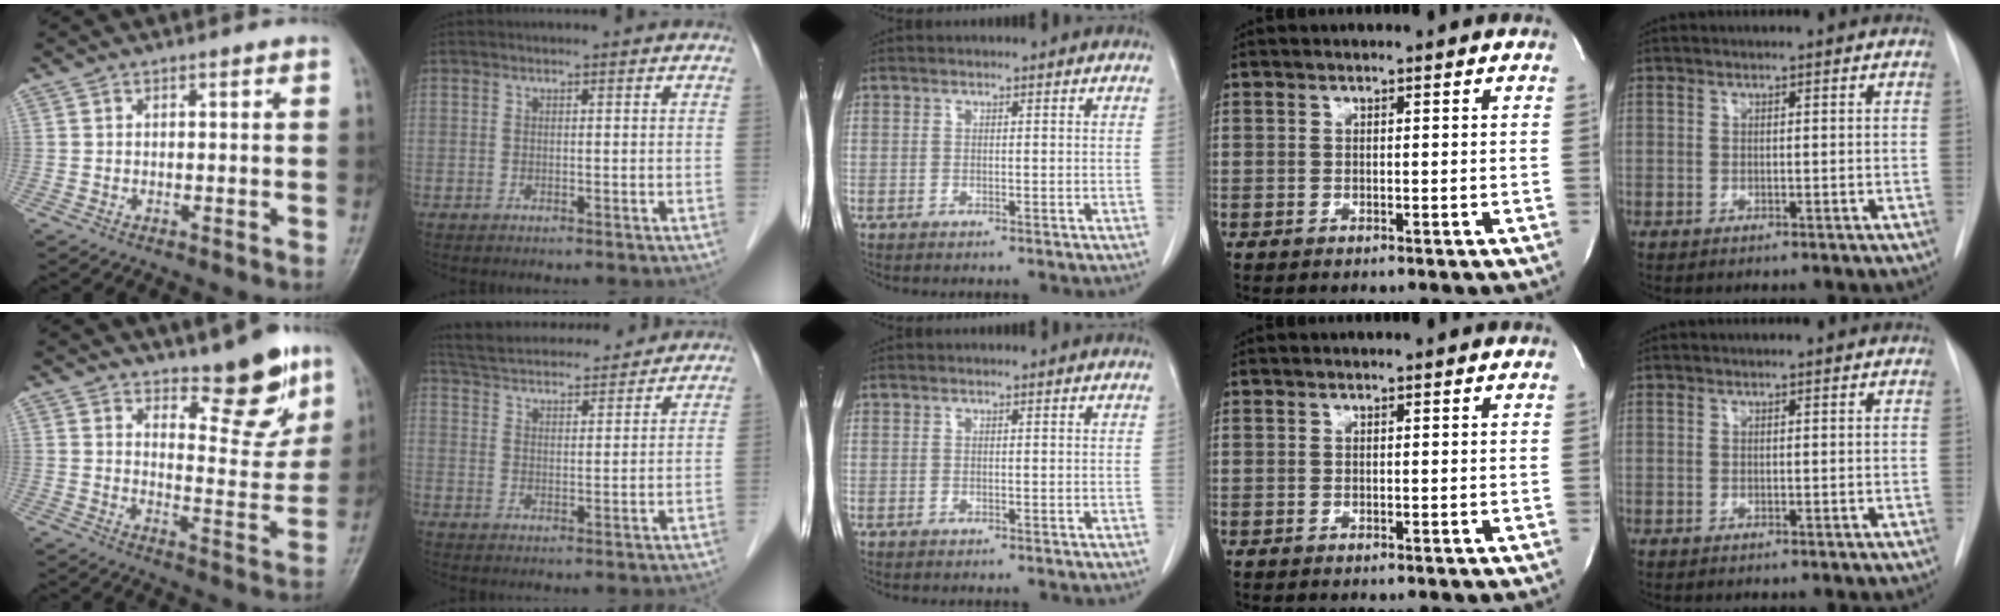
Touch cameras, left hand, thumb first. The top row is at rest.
{"thumb": {"total": 11.6, "force": [8.2, 4.2, 7.0], "torque": [-0.057, -0.067, 0.129]}, "index": {"total": 17.1, "force": [15.9, 3.3, 5.5], "torque": [-0.103, 0.037, 0.240]}}